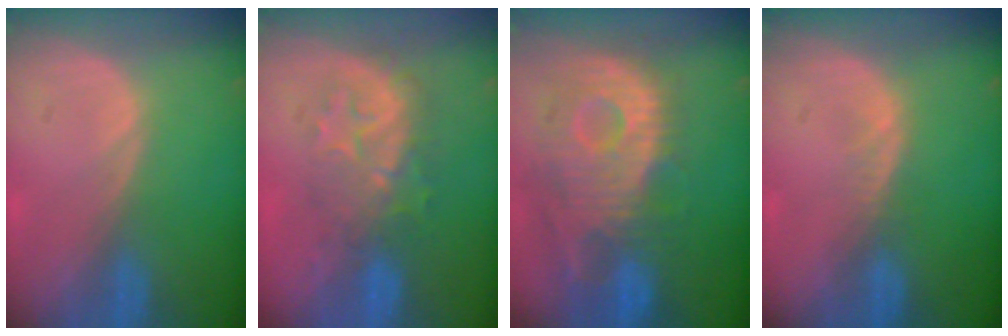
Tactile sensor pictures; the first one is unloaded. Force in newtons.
{"total": 7.8, "press": 7.6, "slide": 1.9}
{"total": 12.3, "press": 10.9, "slide": 5.6}
{"total": 1.1, "press": 1.1, "slide": 0.3}